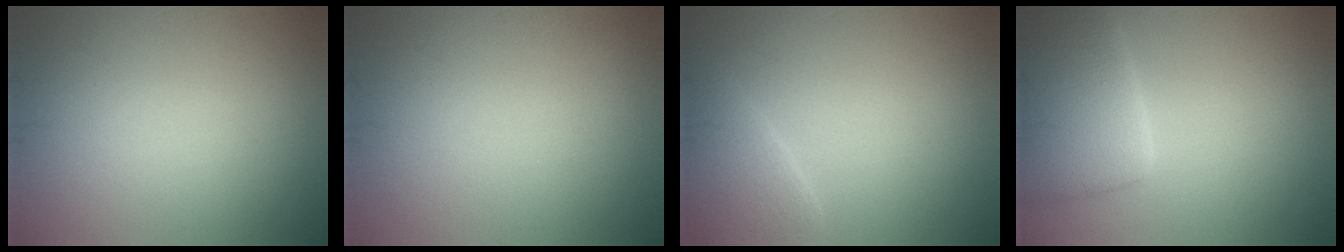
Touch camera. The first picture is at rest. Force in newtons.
{"total": 0.0}
{"total": 3.1, "press": 3.1, "slide": 0.1}
{"total": 6.2, "press": 6.2, "slide": 0.4}